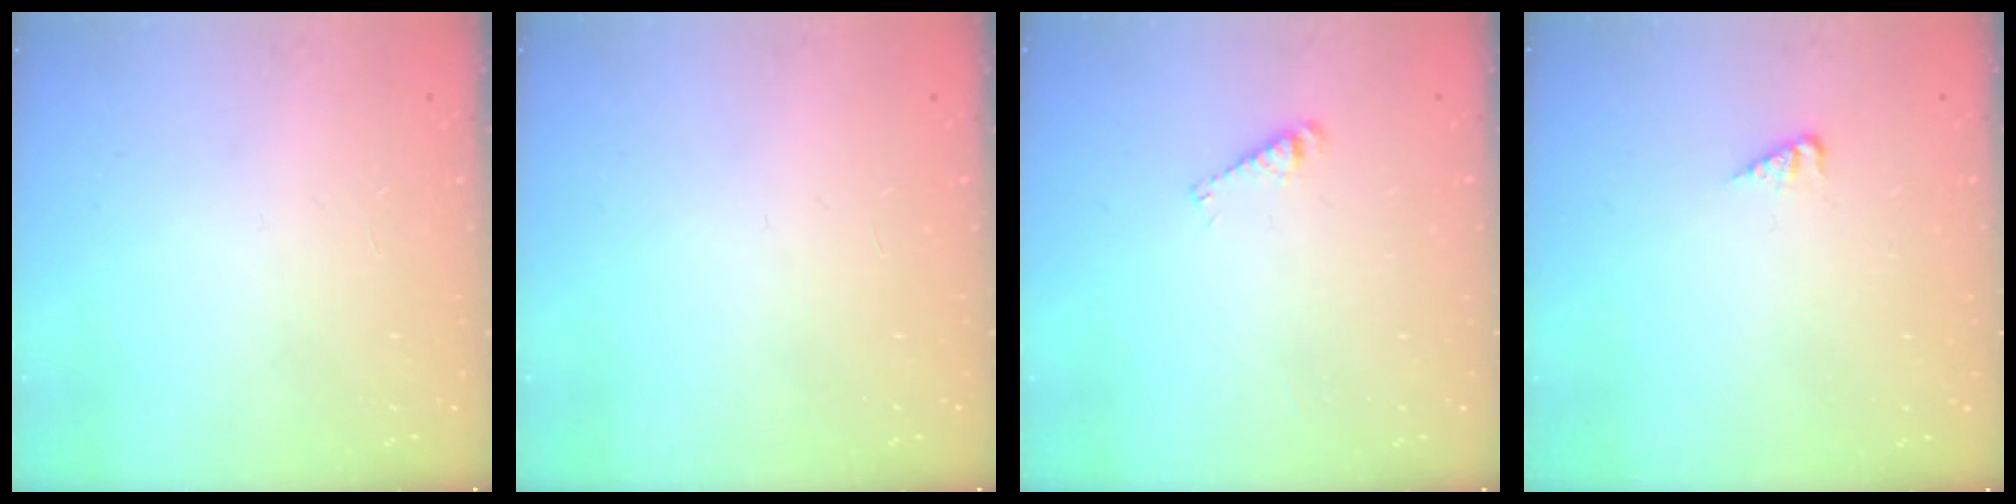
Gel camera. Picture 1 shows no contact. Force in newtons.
{"total": 0.0}
{"total": 2.9, "press": 2.9, "slide": 0.4}
{"total": 2.9, "press": 2.9, "slide": 0.4}